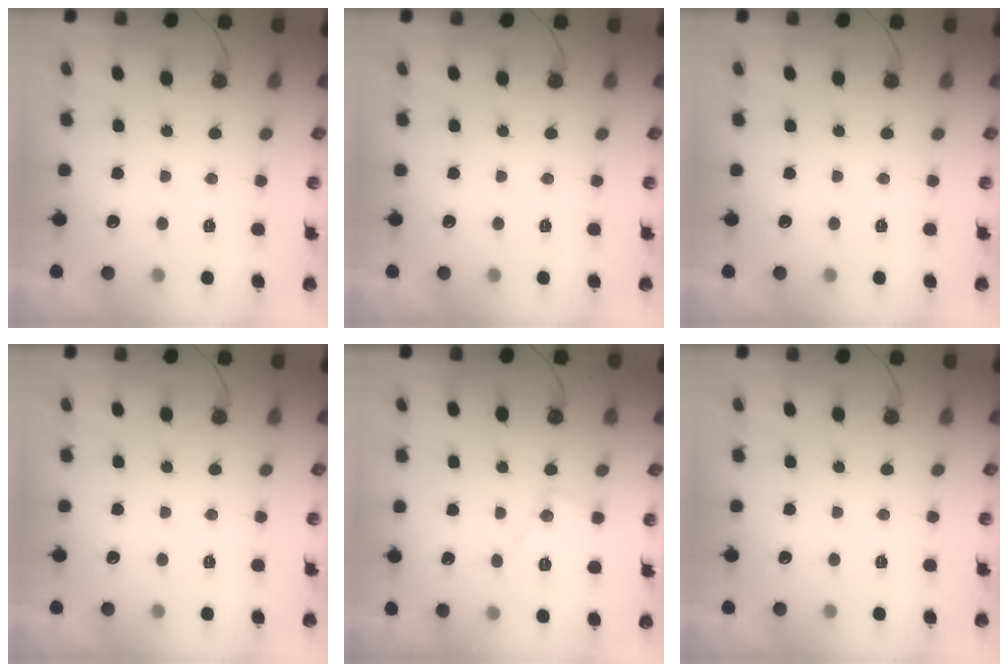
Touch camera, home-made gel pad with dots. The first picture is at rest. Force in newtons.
{"total": 0.0}
{"total": 0.0}
{"total": 0.0}
{"total": 10.0, "press": 10.0, "slide": 0.7}
{"total": 0.0}